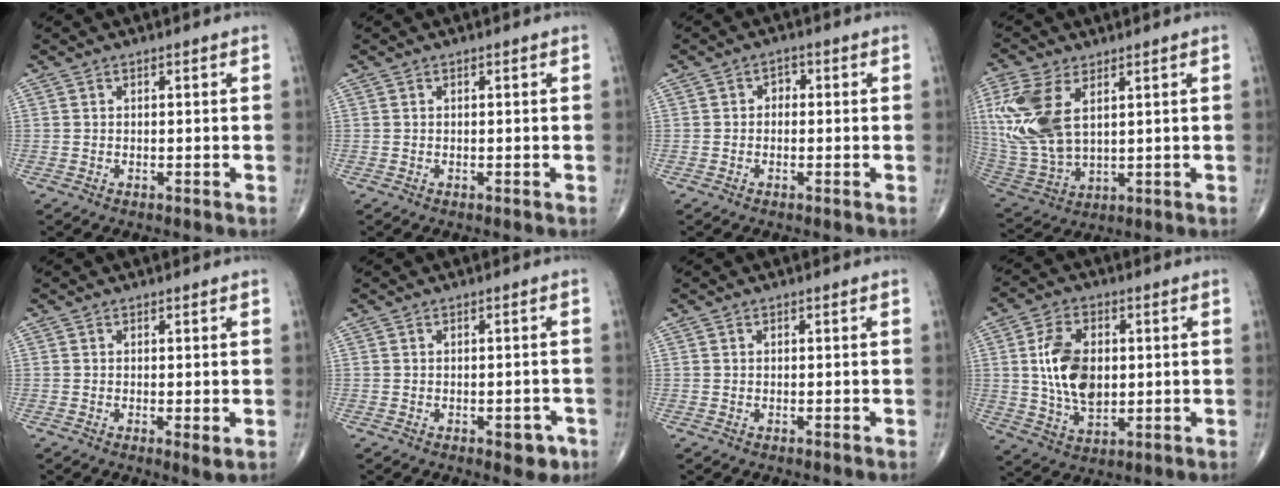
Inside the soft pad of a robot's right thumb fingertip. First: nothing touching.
{"total": 0.0}
{"total": 1.8, "force": [-0.2, 1.5, 1.0], "torque": [0.000, 0.007, -0.012]}
{"total": 15.4, "force": [4.6, 8.5, 12.0], "torque": [-0.273, -0.015, 0.103]}
{"total": 1.7, "force": [-0.1, 0.4, 1.7], "torque": [-0.026, -0.007, -0.003]}
{"total": 3.4, "force": [-1.6, 1.8, 2.4], "torque": [-0.008, 0.007, -0.017]}
{"total": 0.0}
{"total": 12.3, "force": [1.2, 7.6, 9.5], "torque": [-0.162, -0.005, 0.028]}